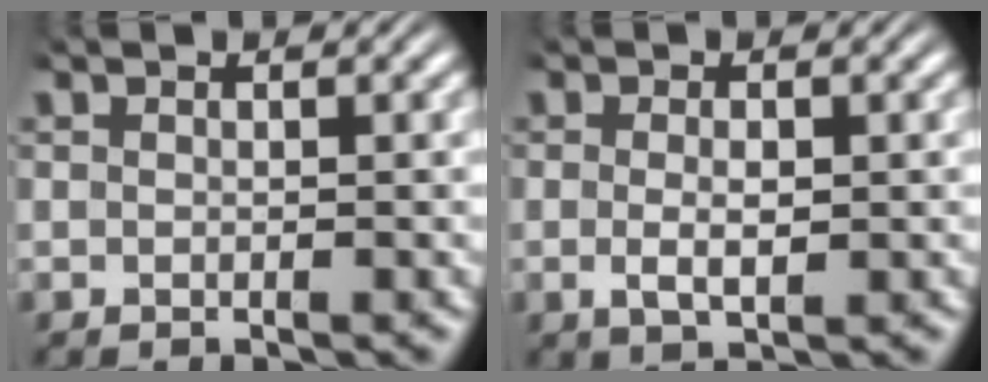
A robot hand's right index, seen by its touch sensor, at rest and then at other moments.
{"total": 2.1, "force": [-0.5, 0.8, 1.9], "torque": [-0.039, -0.010, -0.001]}